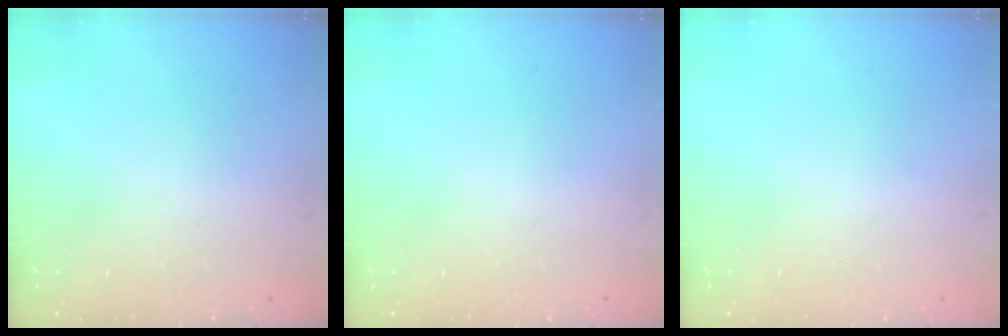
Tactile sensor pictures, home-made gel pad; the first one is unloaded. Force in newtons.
{"total": 0.0}
{"total": 0.0}